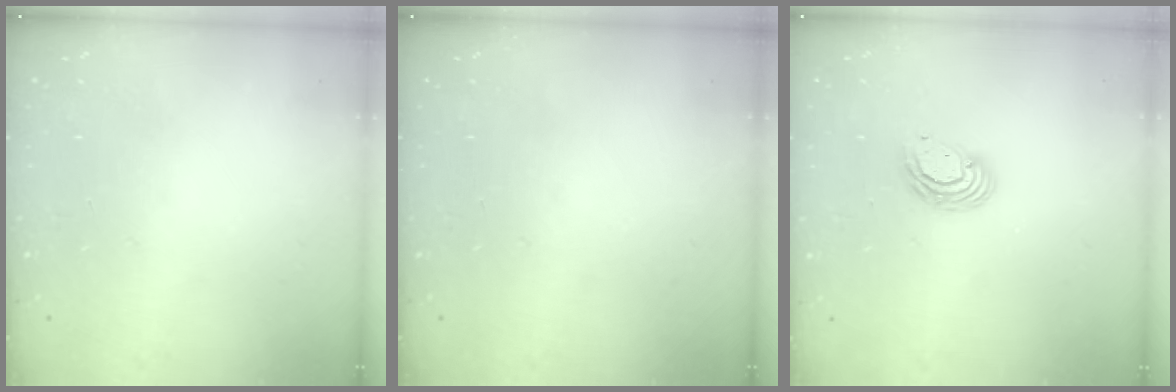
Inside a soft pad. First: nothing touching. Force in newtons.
{"total": 0.0}
{"total": 6.7, "press": 6.7, "slide": 0.6}